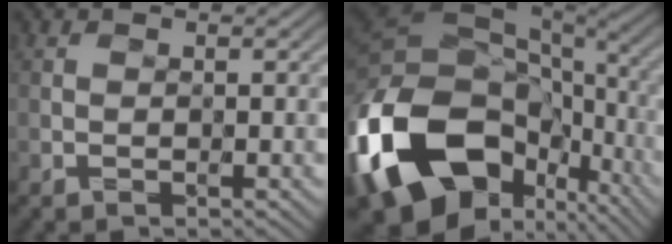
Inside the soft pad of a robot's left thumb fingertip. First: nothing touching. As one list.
[{"total": 20.0, "force": [-6.2, 13.9, 13.0], "torque": [-0.317, -0.030, -0.096]}]